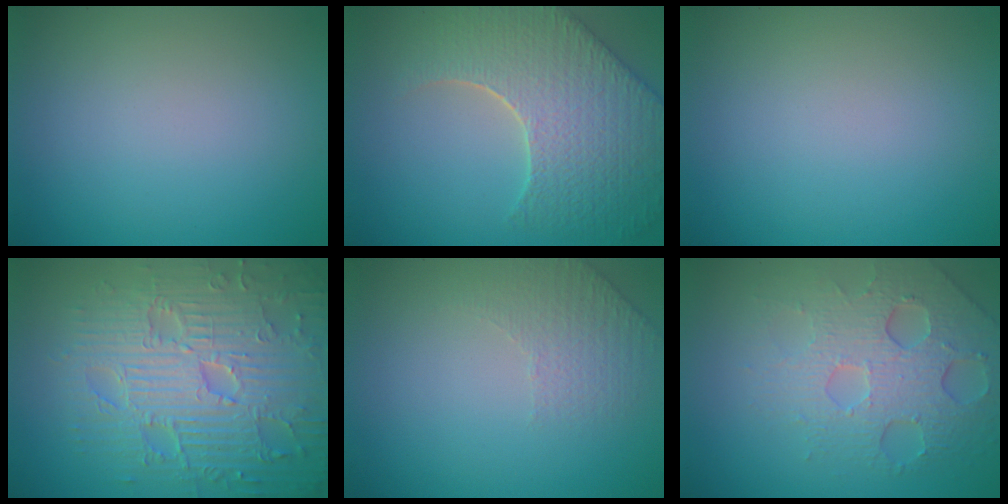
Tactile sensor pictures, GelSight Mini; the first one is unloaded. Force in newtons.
{"total": 8.5, "press": 6.3, "slide": 5.8}
{"total": 0.0}
{"total": 9.4, "press": 6.6, "slide": 6.7}
{"total": 1.5, "press": 1.0, "slide": 1.1}
{"total": 6.2, "press": 4.7, "slide": 4.1}